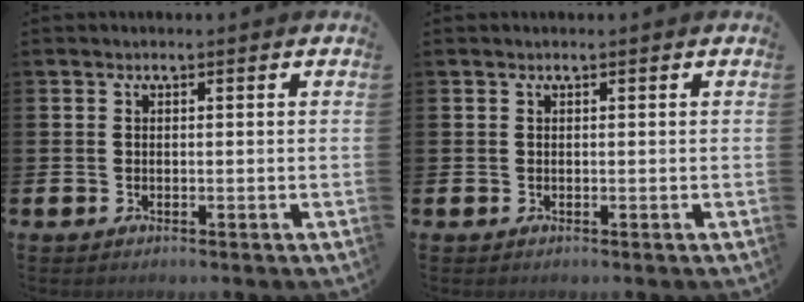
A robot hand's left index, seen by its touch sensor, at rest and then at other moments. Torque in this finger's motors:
{"motor_torque": [-0.03, 0.01, 0.02, 0.01]}